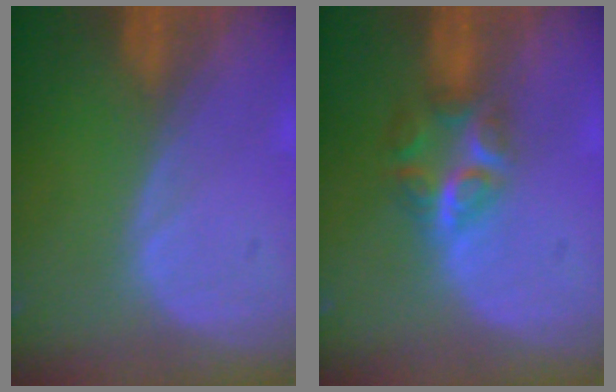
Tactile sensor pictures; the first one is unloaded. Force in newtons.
{"total": 6.1, "press": 5.5, "slide": 2.6}